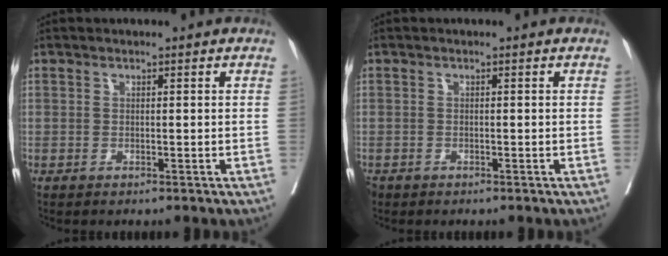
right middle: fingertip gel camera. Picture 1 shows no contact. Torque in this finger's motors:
{"motor_torque": [-0.04, 0.04, 0.01, 0.00]}